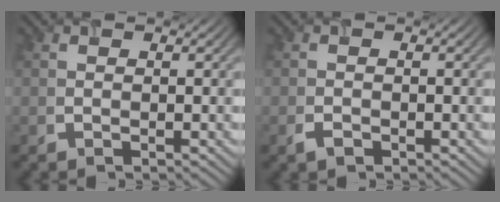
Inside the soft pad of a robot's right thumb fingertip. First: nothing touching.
{"total": 1.4, "force": [-1.0, 0.7, 0.7], "torque": [-0.015, -0.003, -0.020]}